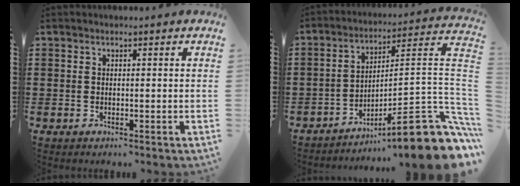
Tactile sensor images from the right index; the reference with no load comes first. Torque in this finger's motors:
{"motor_torque": [1.53, -0.61, 0.01, -0.14]}